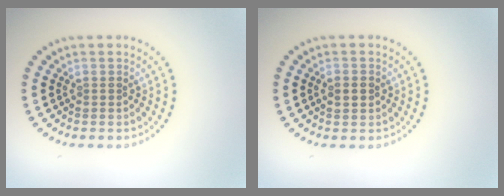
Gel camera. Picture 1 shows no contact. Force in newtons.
{"total": 2.0, "press": 2.0, "slide": 0.0}